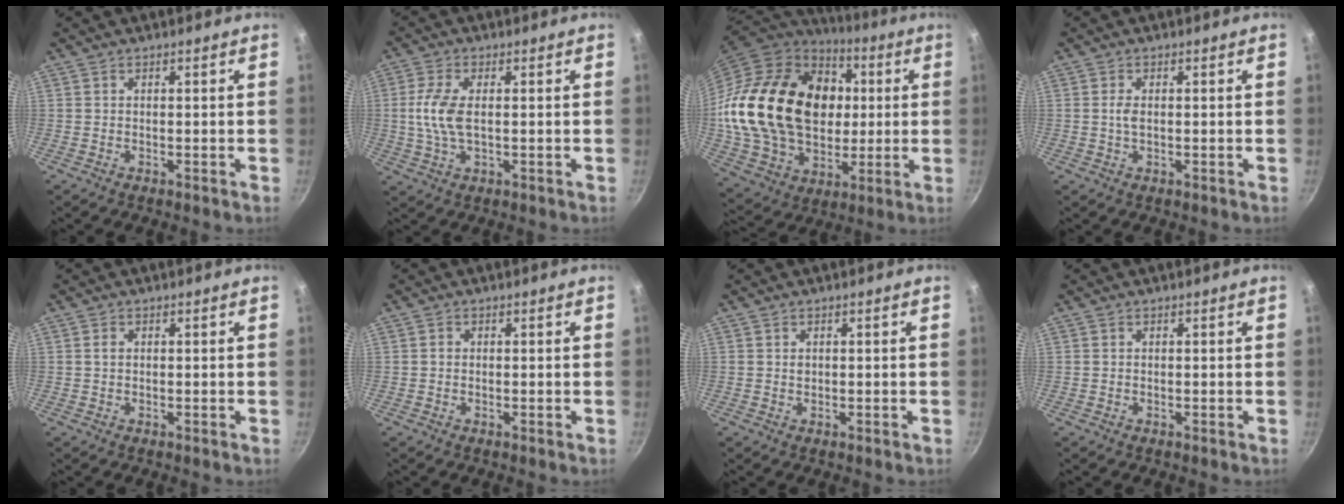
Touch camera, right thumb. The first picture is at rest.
{"total": 7.1, "force": [0.3, 3.4, 6.3], "torque": [-0.137, 0.003, 0.003]}
{"total": 30.5, "force": [3.2, 22.1, 20.8], "torque": [-0.345, 0.016, 0.070]}
{"total": 1.8, "force": [0.1, 0.9, 1.6], "torque": [-0.030, 0.001, 0.000]}
{"total": 0.9, "force": [0.2, 0.7, 0.6], "torque": [-0.009, 0.004, 0.003]}
{"total": 0.7, "force": [0.0, 0.6, 0.2], "torque": [0.000, 0.004, -0.002]}
{"total": 0.8, "force": [0.1, 0.7, 0.4], "torque": [-0.003, 0.001, 0.003]}
{"total": 0.0}